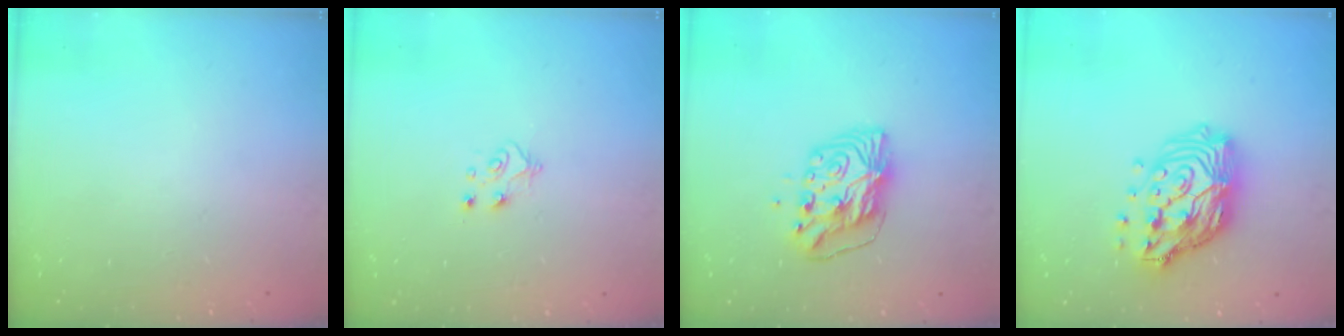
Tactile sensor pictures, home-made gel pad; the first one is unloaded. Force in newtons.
{"total": 6.1, "press": 6.1, "slide": 0.7}
{"total": 9.3, "press": 9.3, "slide": 0.8}
{"total": 19.1, "press": 19.0, "slide": 1.5}